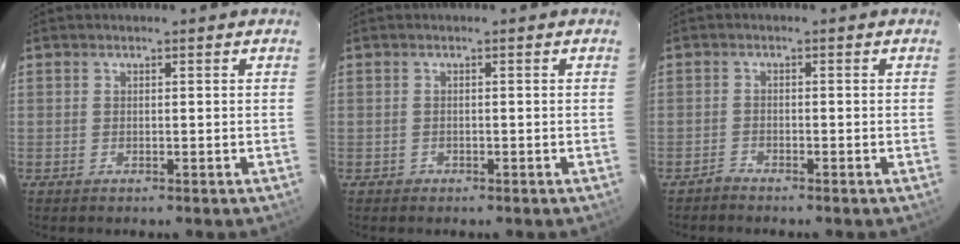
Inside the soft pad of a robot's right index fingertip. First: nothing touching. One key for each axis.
{"total": 0.9, "fx": -0.7, "fy": 0.6, "fz": -0.1, "tx": 0.002, "ty": 0.005, "tz": -0.010}
{"total": 1.3, "fx": -1.3, "fy": 0.0, "fz": -0.1, "tx": 0.003, "ty": -0.001, "tz": -0.028}